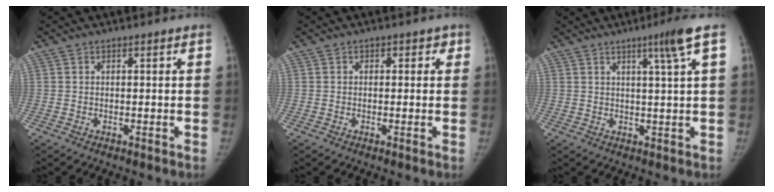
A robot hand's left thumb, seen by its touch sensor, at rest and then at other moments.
{"total": 1.5, "force": [0.3, 1.3, 0.7], "torque": [0.018, 0.005, -0.007]}
{"total": 5.2, "force": [2.5, -1.0, 4.4], "torque": [-0.075, -0.011, 0.043]}